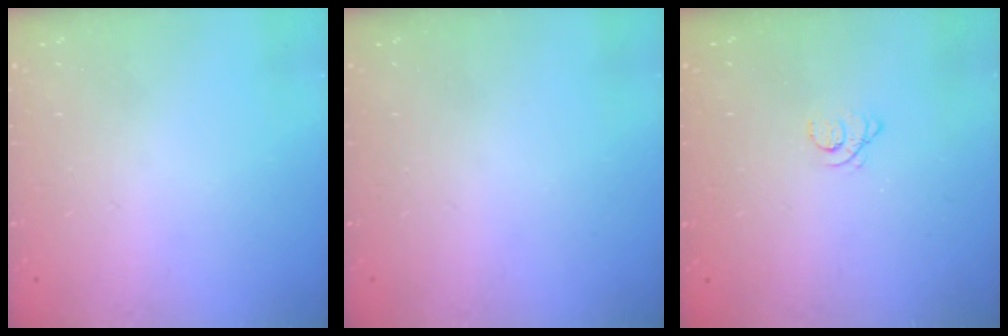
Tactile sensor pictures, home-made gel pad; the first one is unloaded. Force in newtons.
{"total": 0.0}
{"total": 1.2, "press": 1.2, "slide": 0.1}